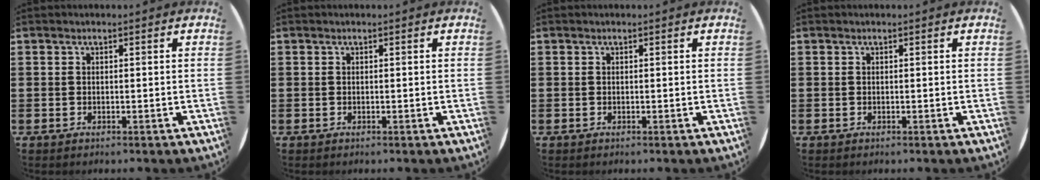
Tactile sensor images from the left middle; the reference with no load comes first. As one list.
[{"total": 0.0}, {"total": 0.0}, {"total": 0.0}]